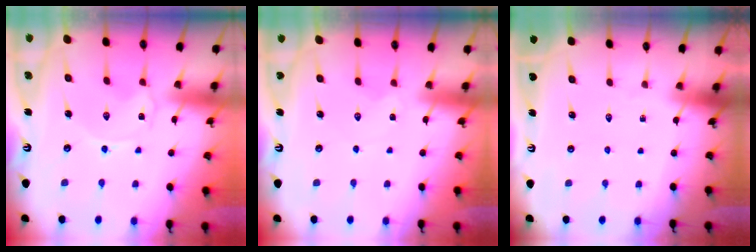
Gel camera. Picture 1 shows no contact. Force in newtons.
{"total": 1.9, "press": 1.9, "slide": 0.2}
{"total": 0.0}